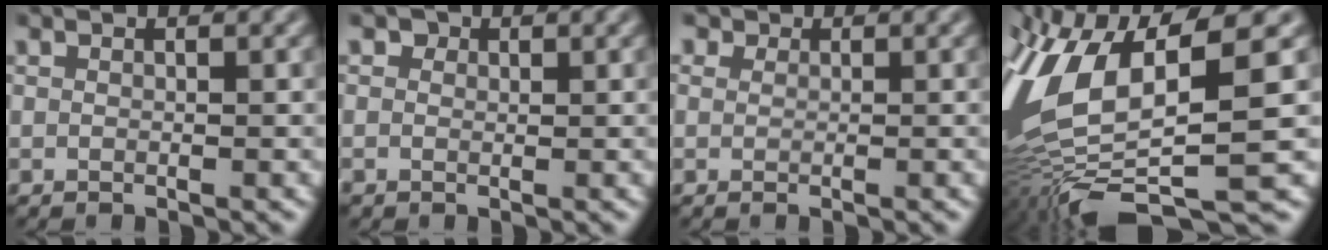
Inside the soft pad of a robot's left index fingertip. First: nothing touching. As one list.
[{"total": 1.6, "force": [0.5, 1.5, 0.4], "torque": [-0.002, 0.004, -0.001]}, {"total": 1.7, "force": [0.9, 1.3, 0.6], "torque": [-0.007, 0.010, -0.009]}, {"total": 13.5, "force": [-2.1, 5.1, 12.3], "torque": [-0.267, -0.008, -0.018]}]